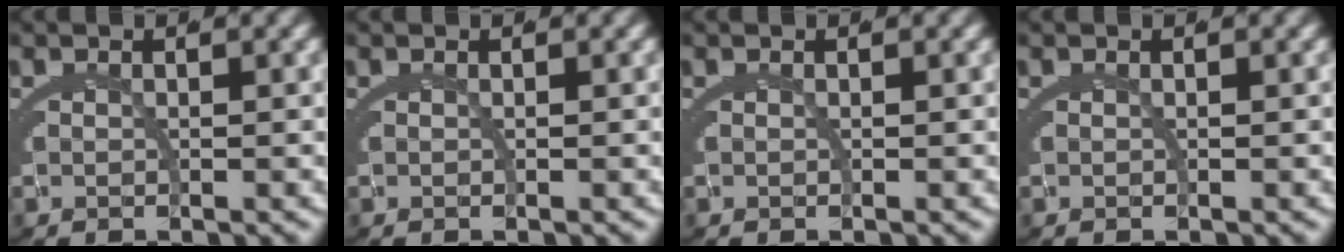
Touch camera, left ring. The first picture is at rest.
{"total": 0.0}
{"total": 0.0}
{"total": 0.0}